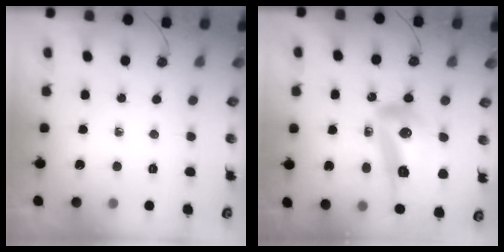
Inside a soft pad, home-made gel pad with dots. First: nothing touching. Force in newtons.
{"total": 18.3, "press": 18.1, "slide": 2.5}